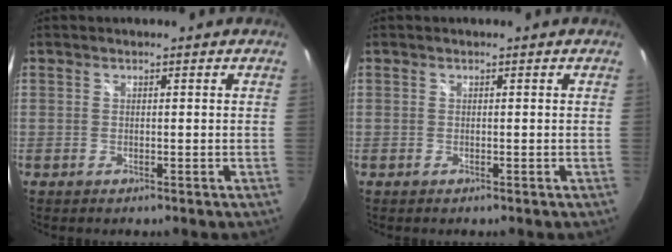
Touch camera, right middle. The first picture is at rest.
{"total": 0.0}